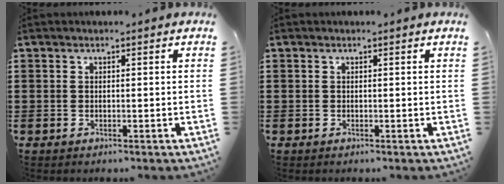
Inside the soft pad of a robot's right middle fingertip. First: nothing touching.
{"total": 0.0}